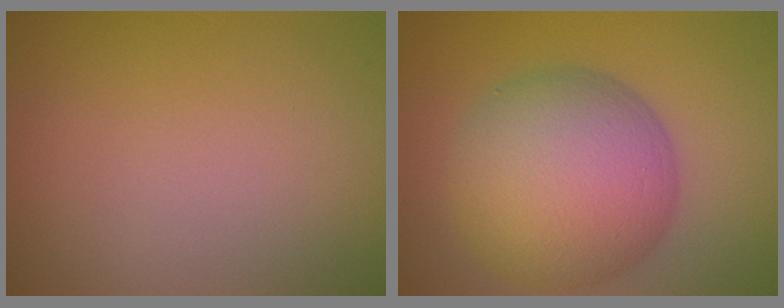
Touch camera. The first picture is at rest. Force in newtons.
{"total": 11.3, "press": 11.2, "slide": 0.4}